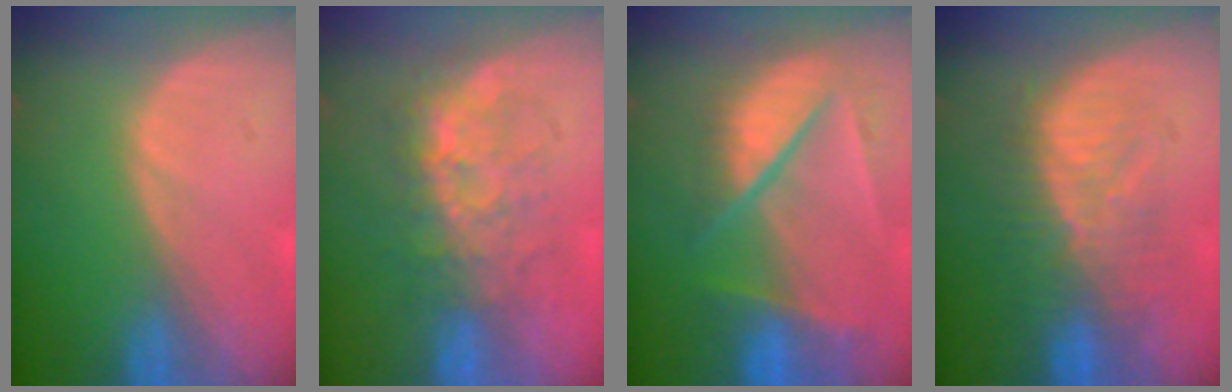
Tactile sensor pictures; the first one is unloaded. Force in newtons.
{"total": 7.5, "press": 7.2, "slide": 2.2}
{"total": 9.4, "press": 8.2, "slide": 4.6}
{"total": 8.9, "press": 8.5, "slide": 2.4}